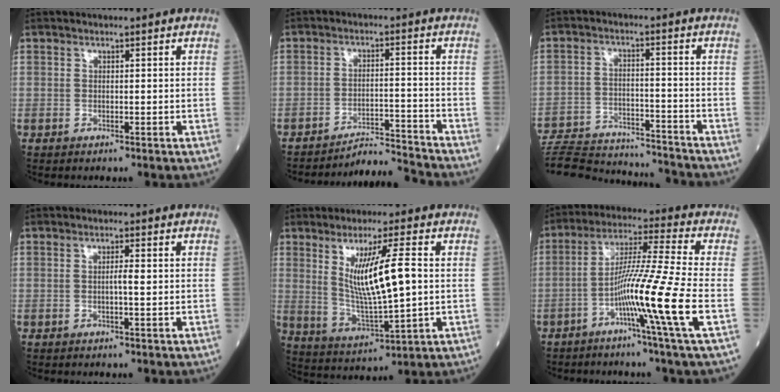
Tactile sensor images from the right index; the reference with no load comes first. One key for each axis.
{"total": 7.0, "fx": -6.6, "fy": -2.2, "fz": -0.9, "tx": 0.011, "ty": 0.008, "tz": -0.113}
{"total": 18.9, "fx": -18.2, "fy": 2.4, "fz": 4.5, "tx": -0.102, "ty": -0.002, "tz": -0.269}
{"total": 1.8, "fx": 0.0, "fy": 0.2, "fz": 1.8, "tx": -0.030, "ty": 0.004, "tz": 0.002}
{"total": 11.3, "fx": 1.9, "fy": 1.0, "fz": 11.1, "tx": -0.208, "ty": -0.013, "tz": 0.043}
{"total": 12.8, "fx": -4.5, "fy": -2.9, "fz": 11.6, "tx": -0.211, "ty": -0.010, "tz": -0.088}